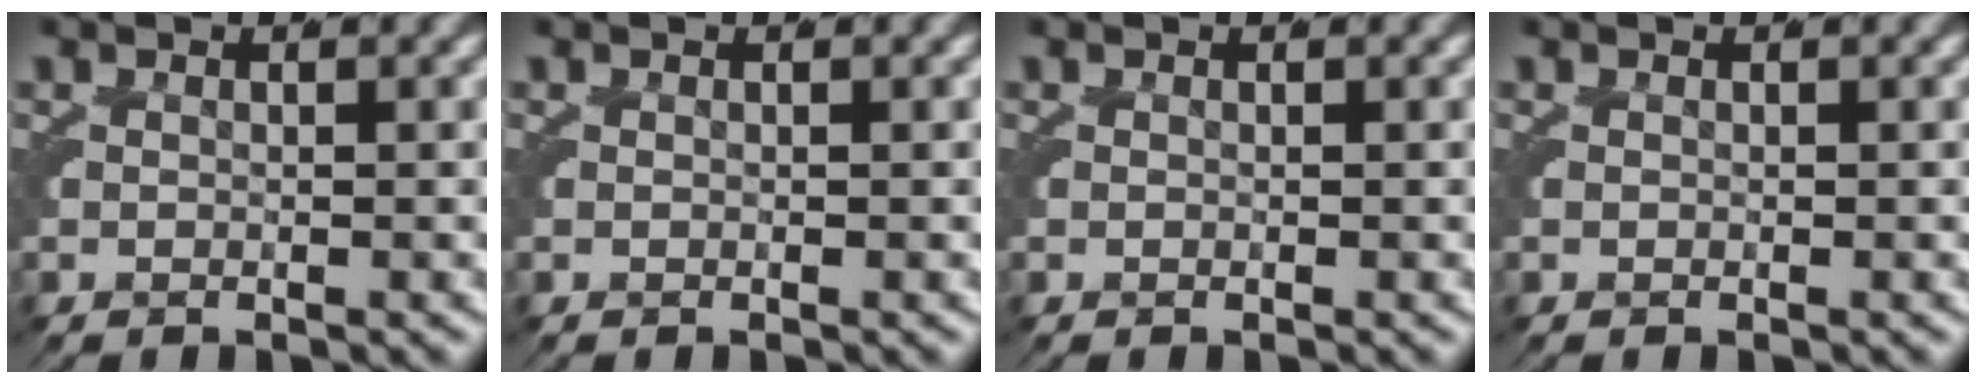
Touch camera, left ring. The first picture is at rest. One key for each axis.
{"total": 0.0}
{"total": 0.0}
{"total": 0.0}